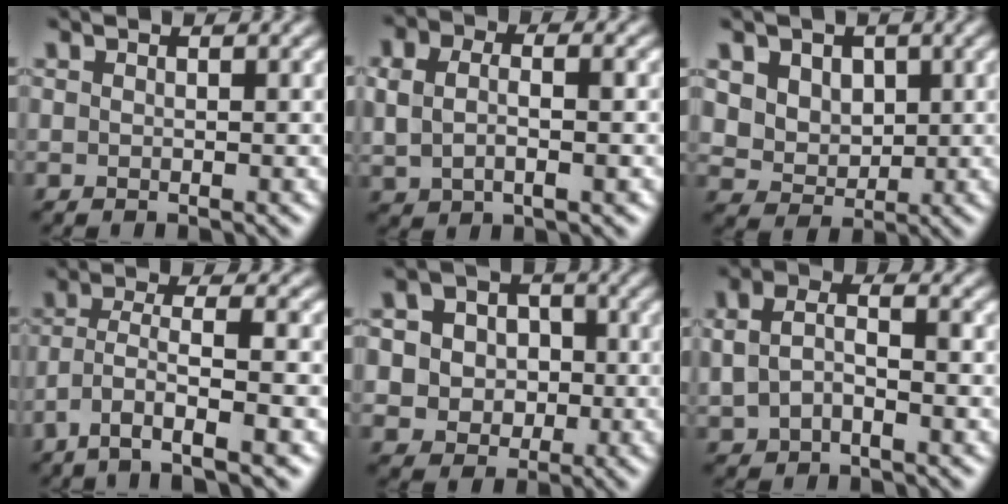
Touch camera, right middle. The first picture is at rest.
{"total": 4.8, "force": [0.6, 2.9, 3.7], "torque": [-0.067, 0.007, 0.009]}
{"total": 5.8, "force": [2.6, 4.5, 2.5], "torque": [-0.060, 0.009, 0.046]}
{"total": 5.7, "force": [-2.8, 1.4, 4.7], "torque": [-0.093, 0.003, -0.052]}
{"total": 8.7, "force": [1.3, 8.0, 3.0], "torque": [-0.085, 0.039, 0.016]}
{"total": 3.7, "force": [0.0, 2.3, 3.0], "torque": [-0.069, 0.009, -0.002]}